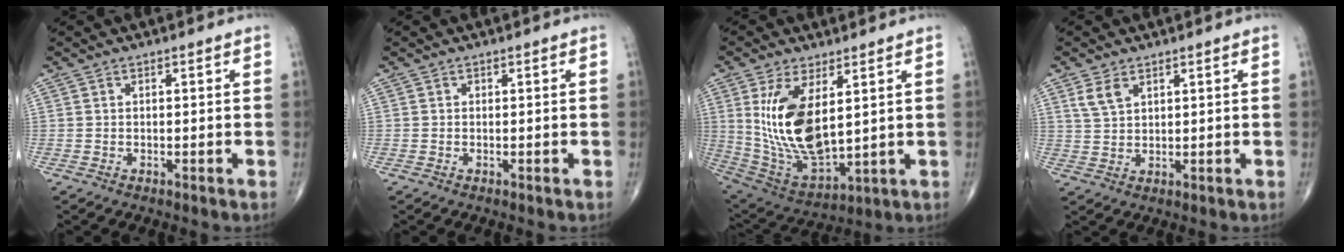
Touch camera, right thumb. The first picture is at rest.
{"total": 0.0}
{"total": 16.4, "force": [3.8, 7.8, 14.0], "torque": [-0.260, -0.023, 0.095]}
{"total": 3.7, "force": [2.1, 2.1, 2.2], "torque": [-0.042, -0.004, 0.050]}